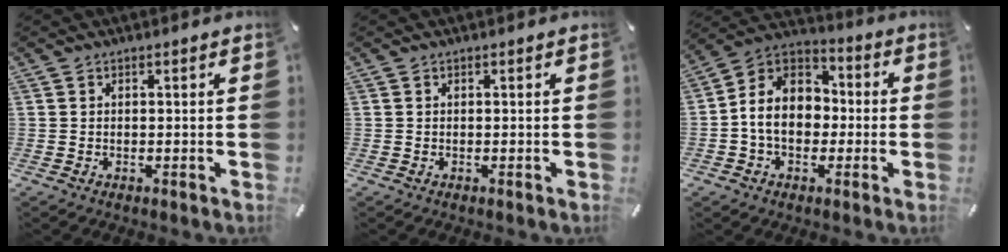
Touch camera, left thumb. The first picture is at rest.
{"total": 0.0}
{"total": 10.8, "force": [-1.8, 8.9, 5.8], "torque": [-0.137, 0.013, -0.038]}